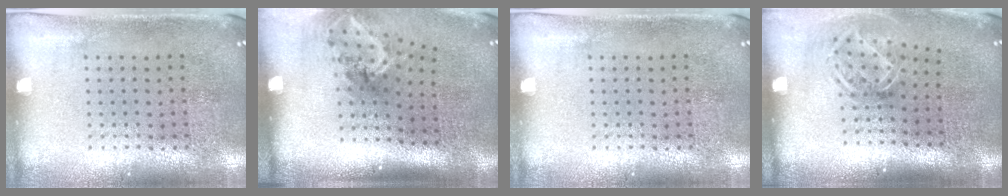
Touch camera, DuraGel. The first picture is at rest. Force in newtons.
{"total": 2.0, "press": 1.3, "slide": 1.5}
{"total": 0.0}
{"total": 1.8, "press": 1.3, "slide": 1.2}